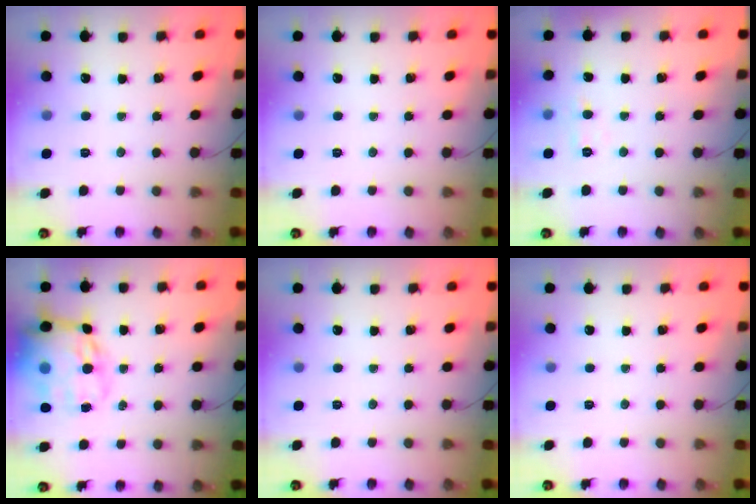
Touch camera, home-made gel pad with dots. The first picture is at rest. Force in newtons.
{"total": 0.0}
{"total": 3.8, "press": 3.6, "slide": 1.3}
{"total": 21.7, "press": 21.2, "slide": 4.6}
{"total": 0.0}
{"total": 0.0}